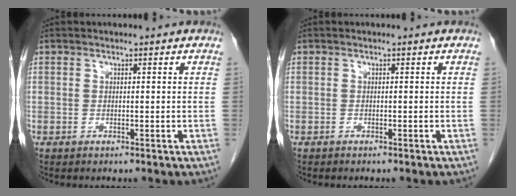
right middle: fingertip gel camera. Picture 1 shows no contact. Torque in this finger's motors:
{"motor_torque": [-0.36, -0.25, -0.07, 0.00]}